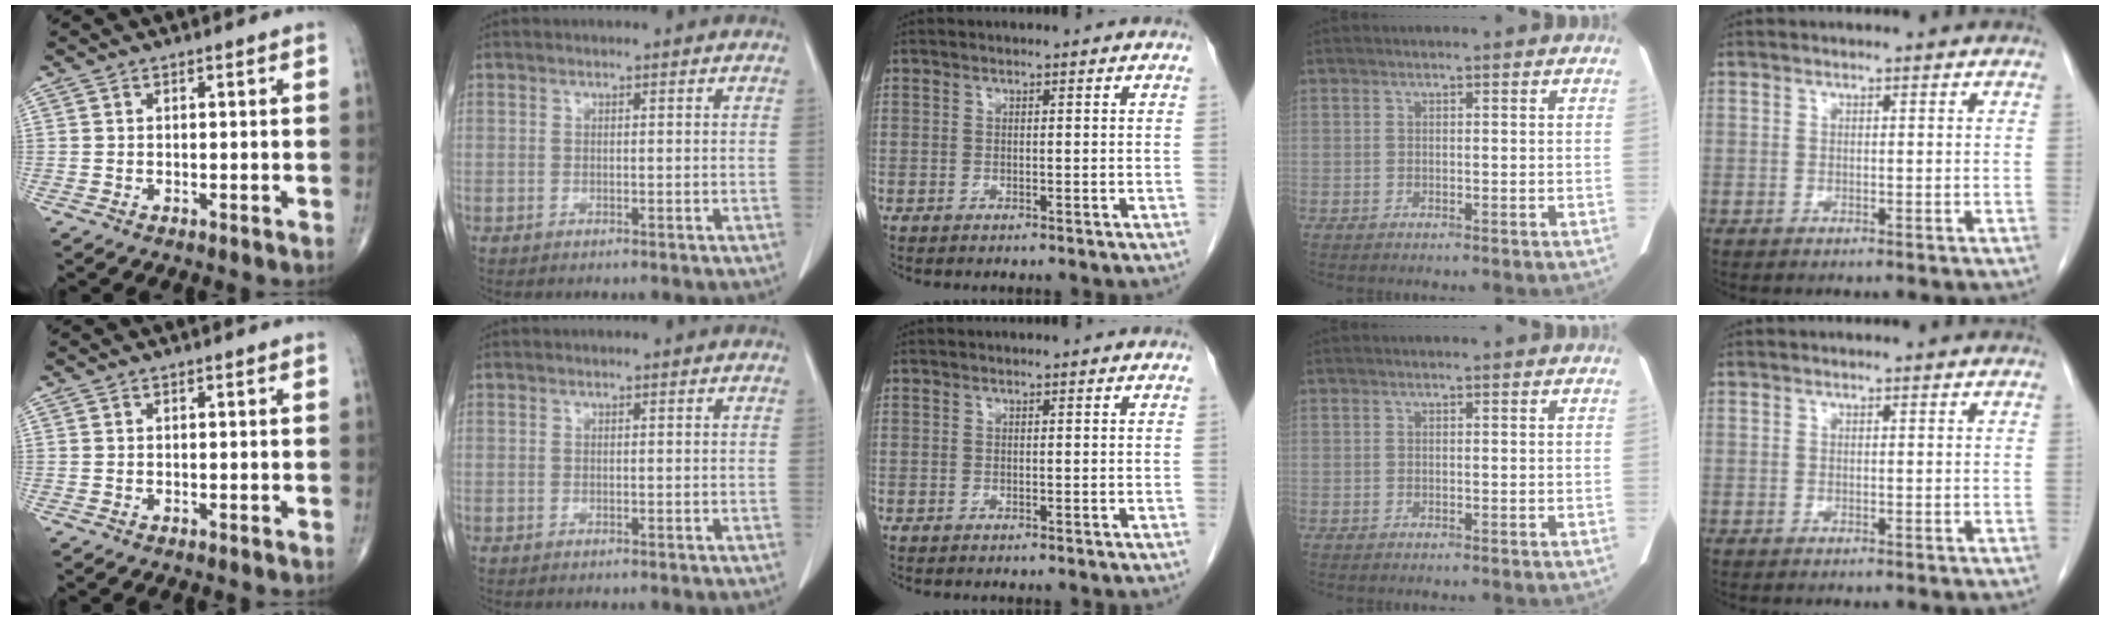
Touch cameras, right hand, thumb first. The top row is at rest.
{}